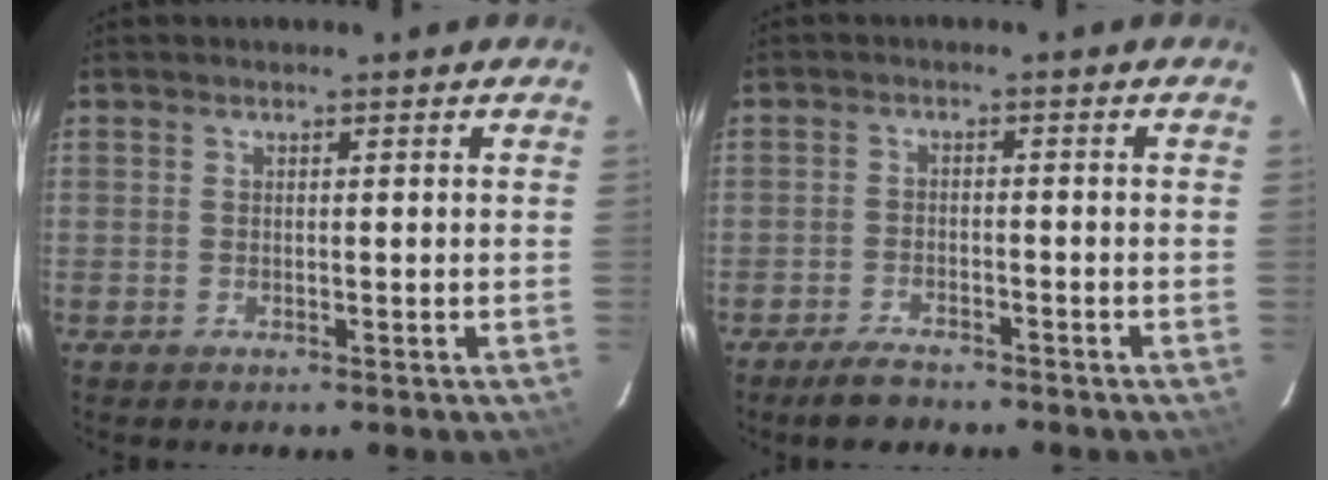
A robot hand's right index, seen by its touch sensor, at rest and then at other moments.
{"total": 4.6, "force": [-3.9, 1.5, 1.8], "torque": [-0.051, 0.001, -0.068]}